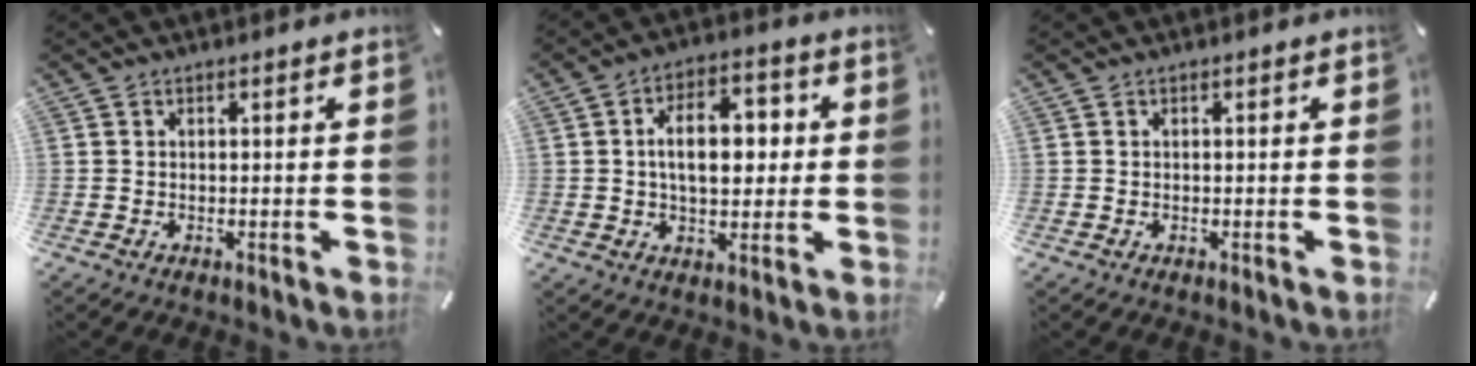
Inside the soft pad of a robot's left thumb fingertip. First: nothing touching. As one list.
[{"total": 11.1, "force": [1.0, 6.8, 8.7], "torque": [-0.133, 0.003, 0.011]}, {"total": 0.0}]